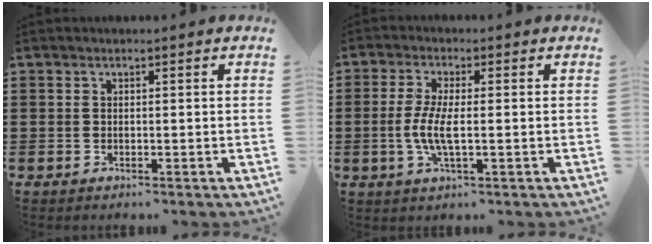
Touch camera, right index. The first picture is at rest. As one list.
[{"total": 5.5, "force": [-0.8, 1.5, 5.3], "torque": [-0.121, -0.006, -0.024]}]